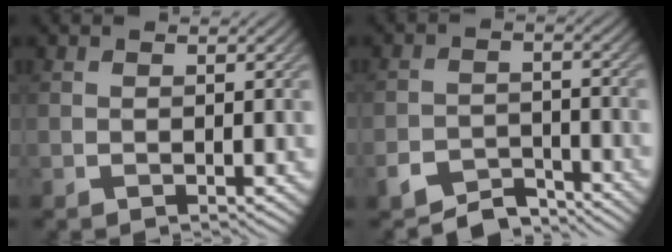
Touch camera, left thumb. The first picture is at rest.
{"total": 5.8, "force": [-5.0, 2.1, 1.9], "torque": [-0.030, -0.005, -0.092]}